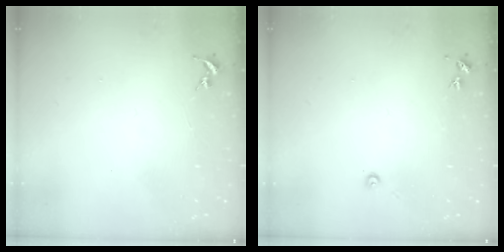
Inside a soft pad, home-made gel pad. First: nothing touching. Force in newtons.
{"total": 2.7, "press": 2.7, "slide": 0.2}